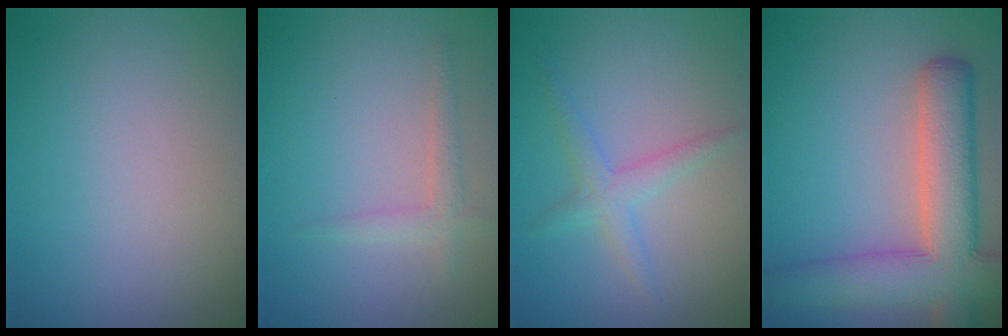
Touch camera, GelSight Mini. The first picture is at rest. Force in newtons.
{"total": 1.6, "press": 1.6, "slide": 0.1}
{"total": 2.0, "press": 2.0, "slide": 0.1}
{"total": 8.4, "press": 8.3, "slide": 0.6}